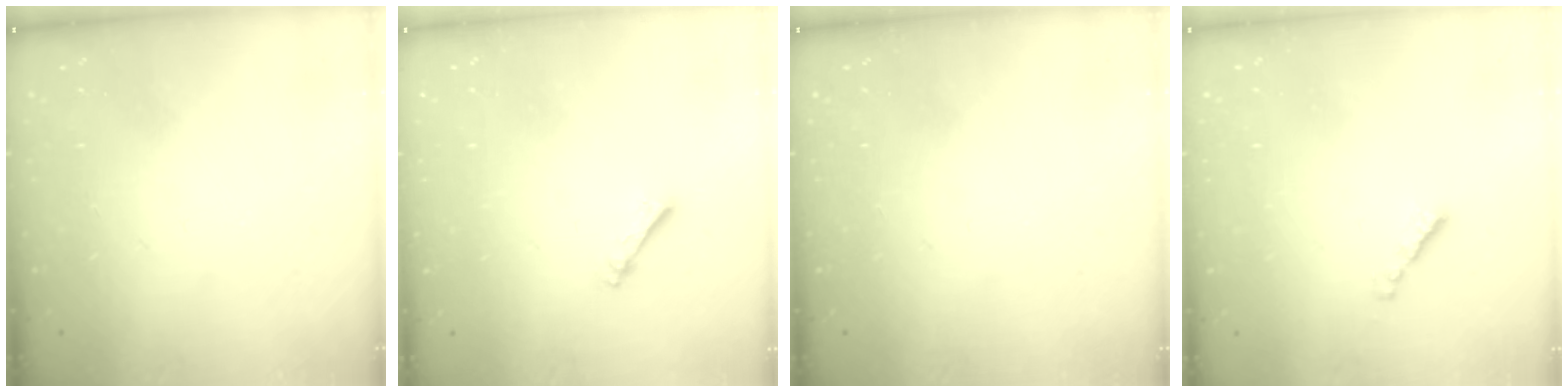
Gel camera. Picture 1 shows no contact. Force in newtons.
{"total": 2.5, "press": 2.4, "slide": 0.5}
{"total": 0.0}
{"total": 2.1, "press": 2.0, "slide": 0.7}